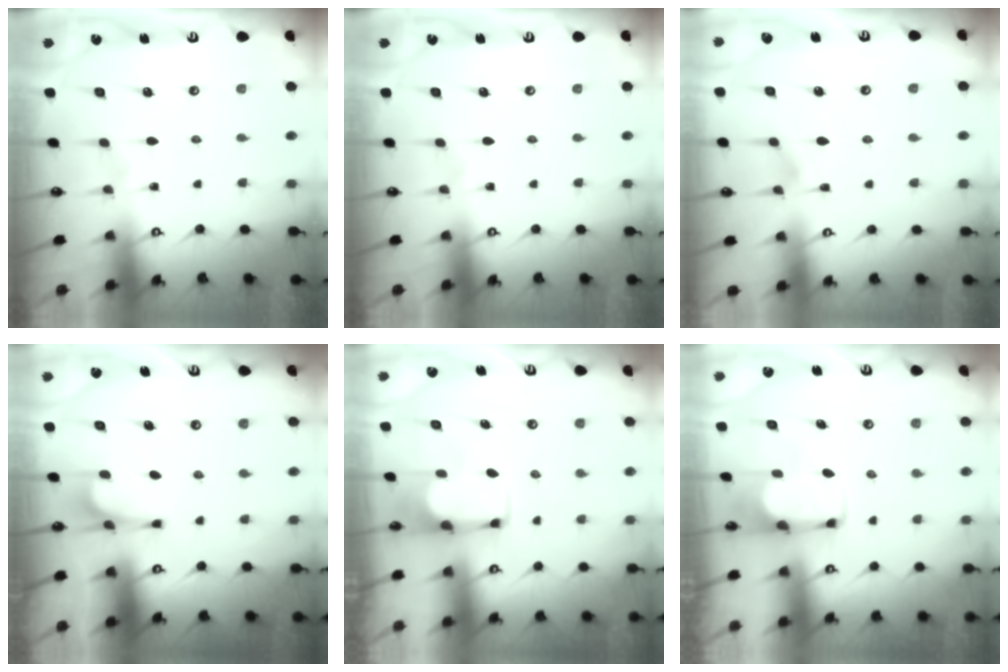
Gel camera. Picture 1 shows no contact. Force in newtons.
{"total": 0.0}
{"total": 2.9, "press": 2.7, "slide": 1.1}
{"total": 1.2, "press": 1.2, "slide": 0.5}
{"total": 1.9, "press": 1.7, "slide": 0.7}
{"total": 1.9, "press": 1.7, "slide": 0.7}